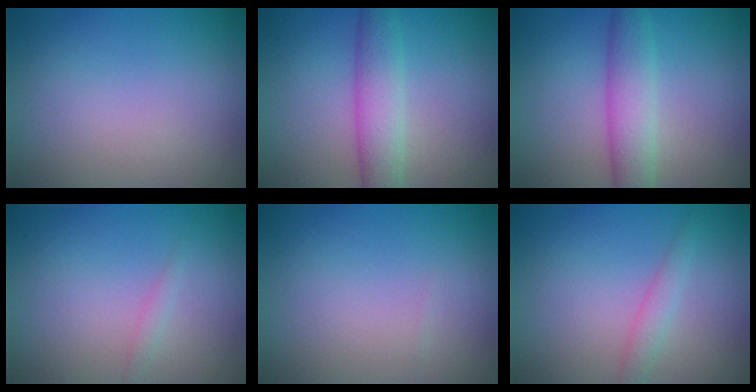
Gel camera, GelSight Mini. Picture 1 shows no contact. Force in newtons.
{"total": 4.1, "press": 4.1, "slide": 0.1}
{"total": 4.1, "press": 4.1, "slide": 0.1}
{"total": 0.7, "press": 0.7, "slide": 0.1}
{"total": 0.0}
{"total": 1.6, "press": 1.6, "slide": 0.0}